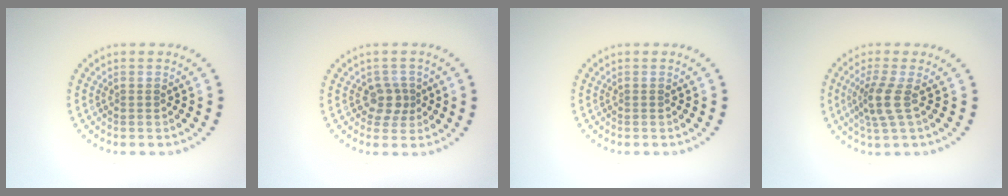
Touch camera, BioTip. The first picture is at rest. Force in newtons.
{"total": 1.9, "press": 1.7, "slide": 1.0}
{"total": 0.0}
{"total": 2.7, "press": 2.0, "slide": 1.7}